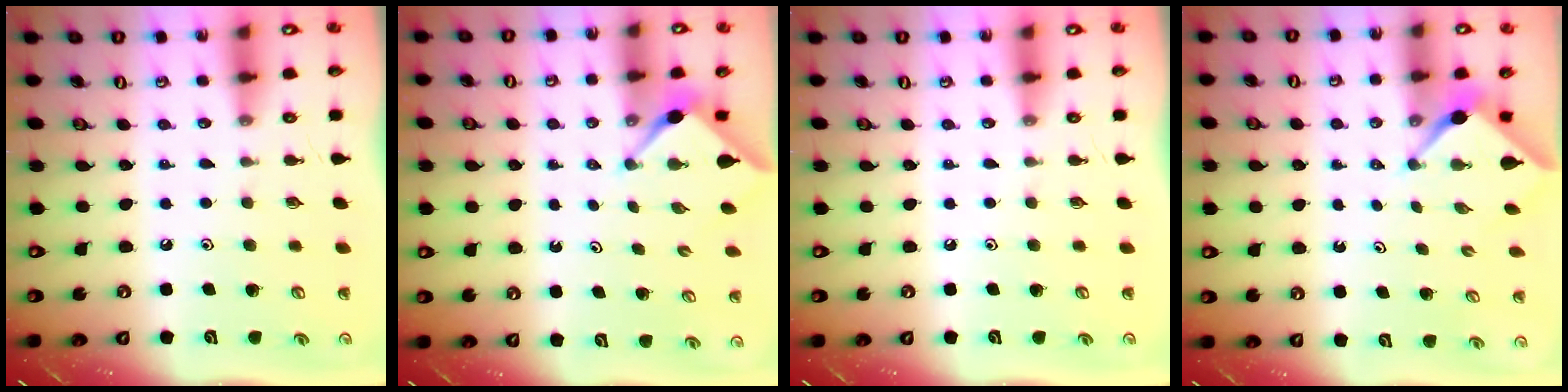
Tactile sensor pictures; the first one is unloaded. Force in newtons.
{"total": 2.9, "press": 2.9, "slide": 0.3}
{"total": 0.0}
{"total": 2.5, "press": 2.5, "slide": 0.3}